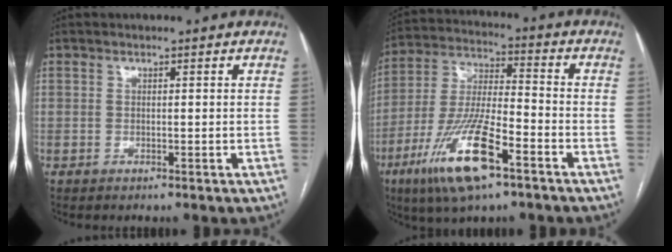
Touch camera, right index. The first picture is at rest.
{"total": 15.3, "force": [-8.1, 2.9, 12.6], "torque": [-0.261, -0.018, -0.144]}